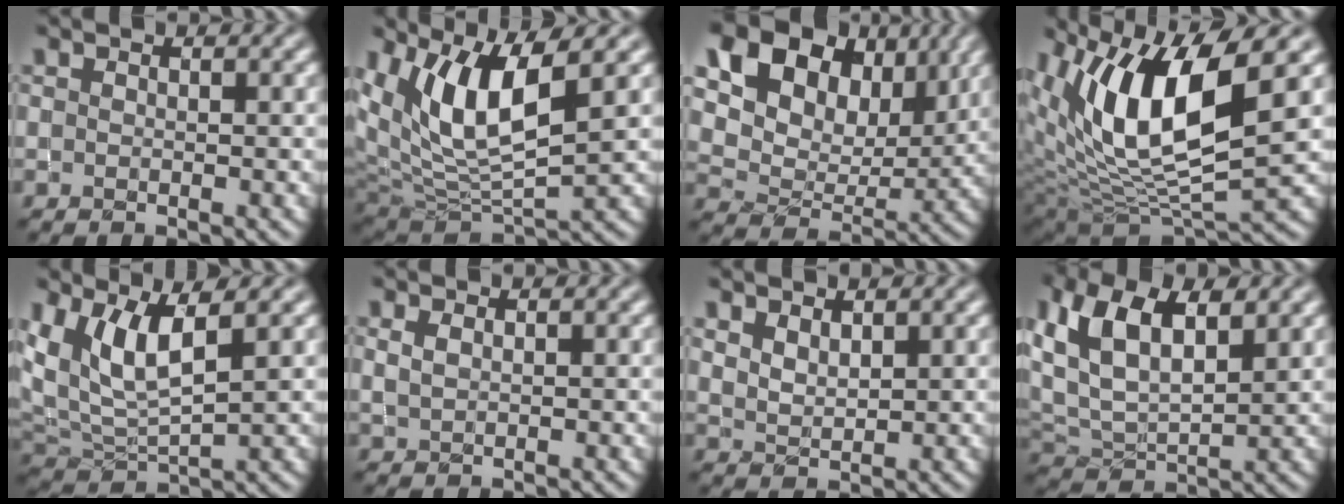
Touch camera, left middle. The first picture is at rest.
{"total": 8.9, "force": [3.7, 3.4, 7.3], "torque": [-0.150, -0.013, 0.070]}
{"total": 16.4, "force": [8.8, 10.7, 8.8], "torque": [-0.181, 0.036, 0.171]}
{"total": 11.3, "force": [4.0, 4.4, 9.6], "torque": [-0.180, -0.009, 0.078]}
{"total": 5.9, "force": [2.6, 2.3, 4.9], "torque": [-0.116, -0.008, 0.054]}
{"total": 1.0, "force": [0.5, 0.5, 0.7], "torque": [-0.021, 0.000, 0.013]}
{"total": 1.9, "force": [1.5, 0.8, 0.9], "torque": [-0.022, -0.003, 0.034]}
{"total": 8.3, "force": [3.5, 4.2, 6.3], "torque": [-0.142, 0.012, 0.059]}